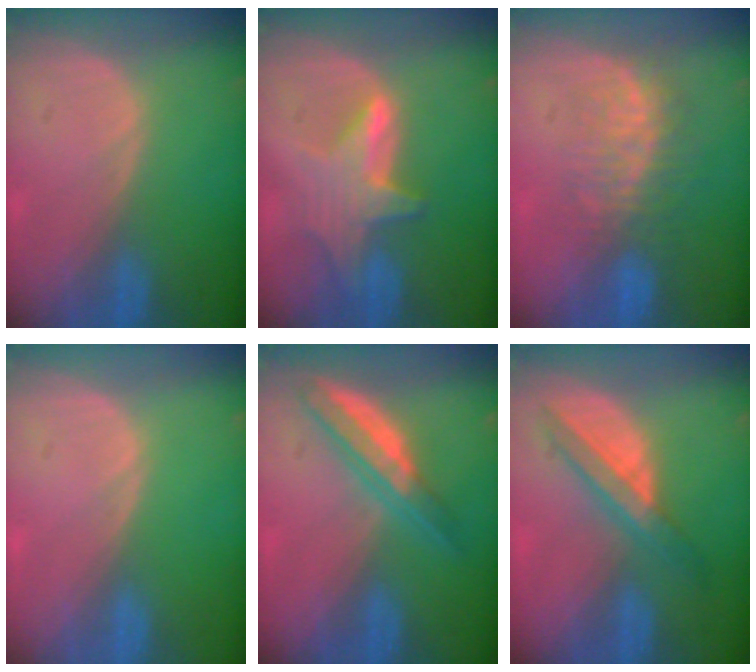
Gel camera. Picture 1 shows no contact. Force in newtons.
{"total": 6.9, "press": 6.5, "slide": 2.4}
{"total": 8.0, "press": 7.5, "slide": 2.8}
{"total": 0.0}
{"total": 5.8, "press": 5.5, "slide": 1.9}
{"total": 5.8, "press": 5.7, "slide": 1.4}